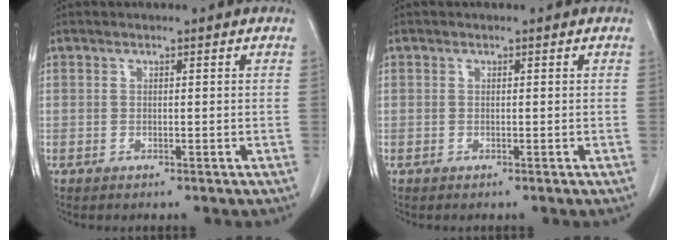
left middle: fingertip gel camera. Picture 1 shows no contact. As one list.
[{"total": 0.0}]